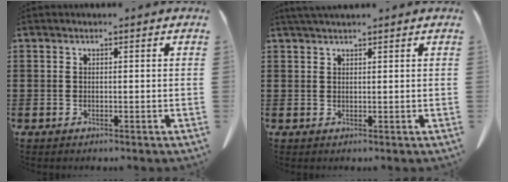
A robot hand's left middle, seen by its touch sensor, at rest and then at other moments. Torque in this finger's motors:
{"motor_torque": [0.26, 0.25, 0.02, 0.03]}